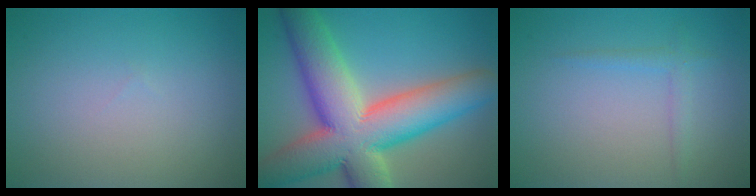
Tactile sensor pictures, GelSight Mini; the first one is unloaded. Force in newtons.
{"total": 14.1, "press": 14.1, "slide": 1.1}
{"total": 1.4, "press": 1.4, "slide": 0.0}